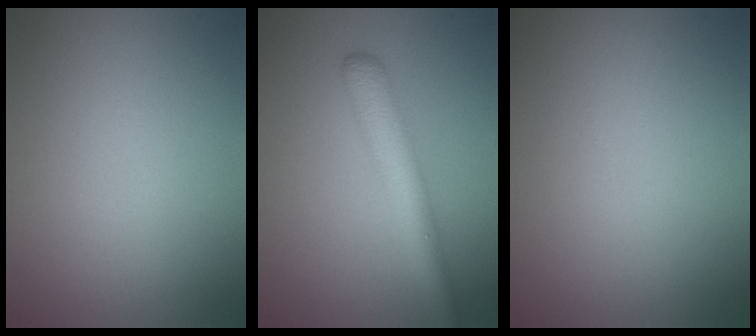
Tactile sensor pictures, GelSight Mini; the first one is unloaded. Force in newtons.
{"total": 3.9, "press": 3.9, "slide": 0.1}
{"total": 0.0}